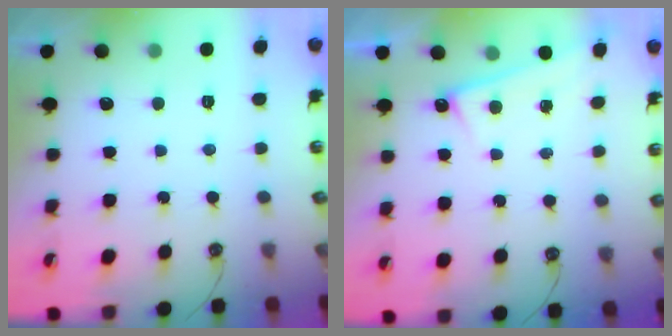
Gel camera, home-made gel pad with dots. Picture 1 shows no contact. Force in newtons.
{"total": 1.8, "press": 1.8, "slide": 0.3}